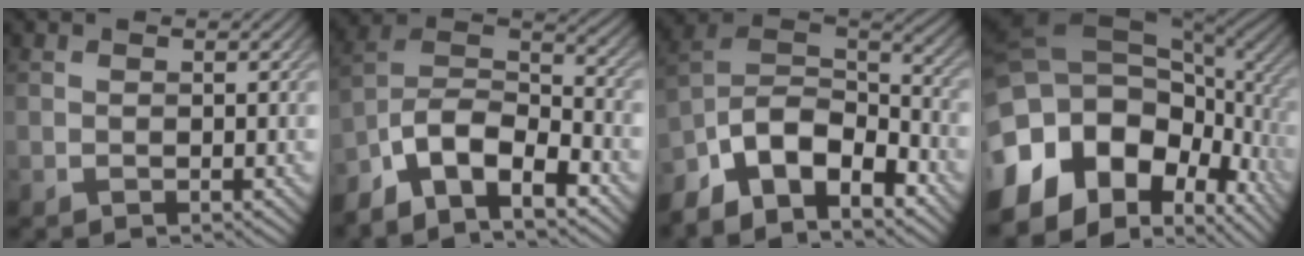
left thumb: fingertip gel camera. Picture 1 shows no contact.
{"total": 12.1, "force": [-8.6, 4.7, 7.2], "torque": [-0.151, -0.005, -0.172]}
{"total": 13.6, "force": [-8.7, 6.4, 8.3], "torque": [-0.190, -0.023, -0.157]}
{"total": 19.0, "force": [-6.0, 12.0, 13.4], "torque": [-0.274, -0.011, -0.086]}